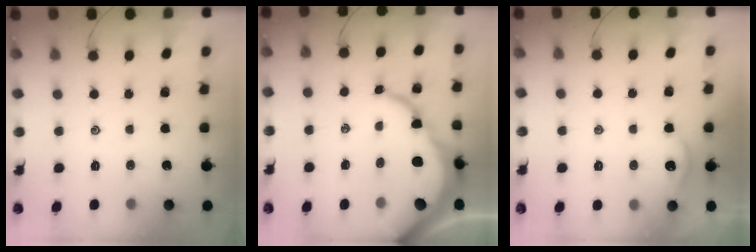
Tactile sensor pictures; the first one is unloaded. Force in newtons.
{"total": 13.1, "press": 13.1, "slide": 1.1}
{"total": 1.9, "press": 1.9, "slide": 0.2}